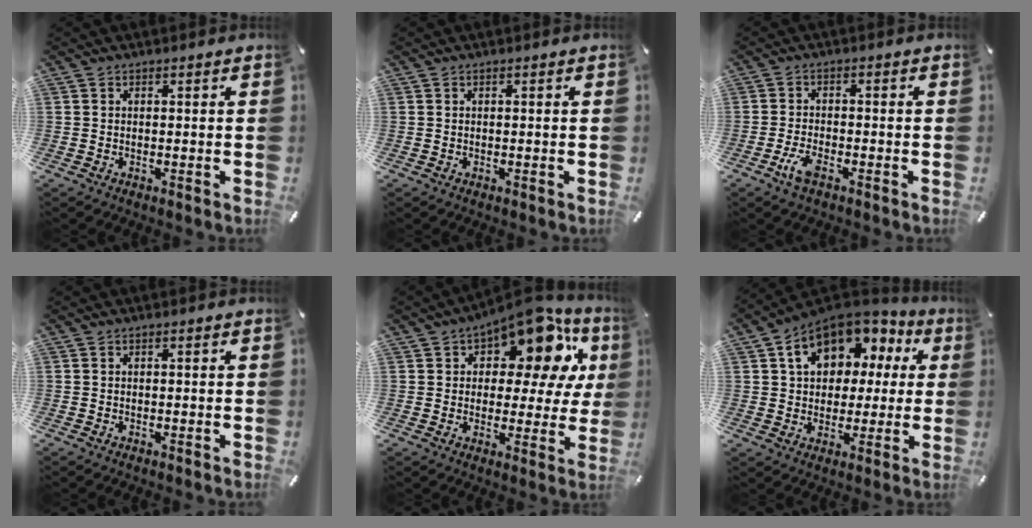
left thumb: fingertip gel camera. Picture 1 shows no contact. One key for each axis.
{"total": 0.0}
{"total": 4.3, "fx": -2.4, "fy": 1.5, "fz": 3.2, "tx": -0.078, "ty": 0.001, "tz": -0.049}
{"total": 0.0}
{"total": 16.5, "fx": 10.0, "fy": 7.9, "fz": 10.5, "tx": -0.155, "ty": -0.069, "tz": 0.170}
{"total": 12.6, "fx": 4.9, "fy": 9.6, "fz": 6.4, "tx": -0.116, "ty": -0.014, "tz": 0.093}